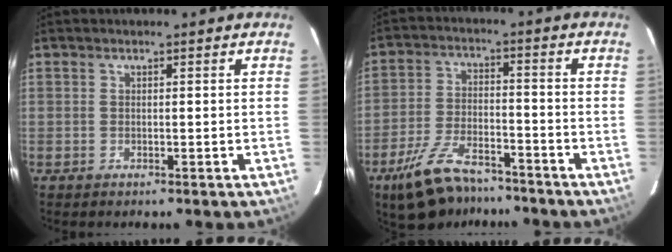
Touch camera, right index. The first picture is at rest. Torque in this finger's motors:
{"motor_torque": [0.94, -0.86, 0.20, 0.10]}